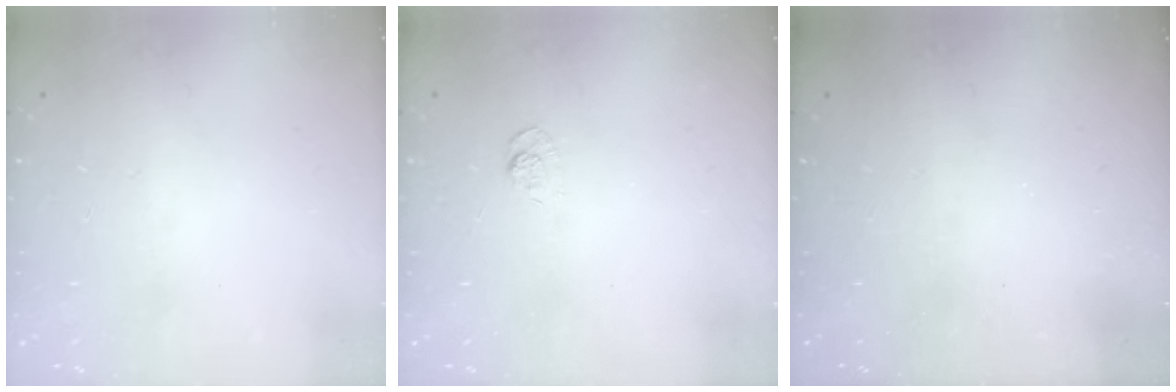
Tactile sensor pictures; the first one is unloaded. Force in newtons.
{"total": 3.6, "press": 3.3, "slide": 1.4}
{"total": 2.5, "press": 2.4, "slide": 0.7}